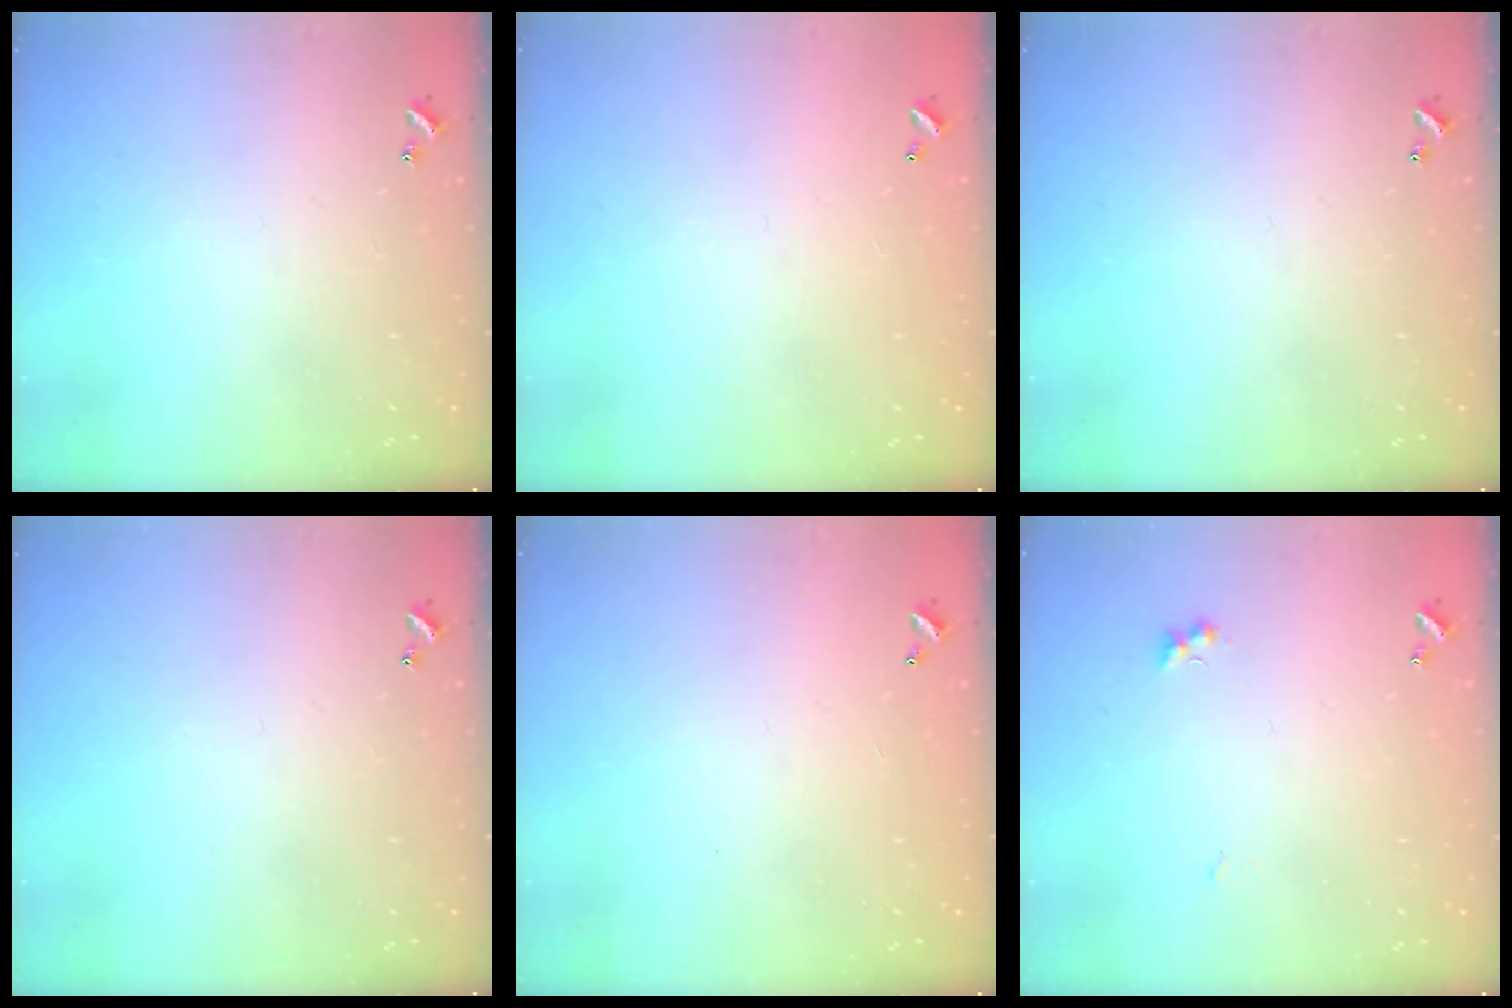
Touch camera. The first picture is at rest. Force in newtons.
{"total": 2.9, "press": 2.9, "slide": 0.1}
{"total": 0.0}
{"total": 0.0}
{"total": 2.9, "press": 2.9, "slide": 0.1}
{"total": 2.7, "press": 2.6, "slide": 0.7}